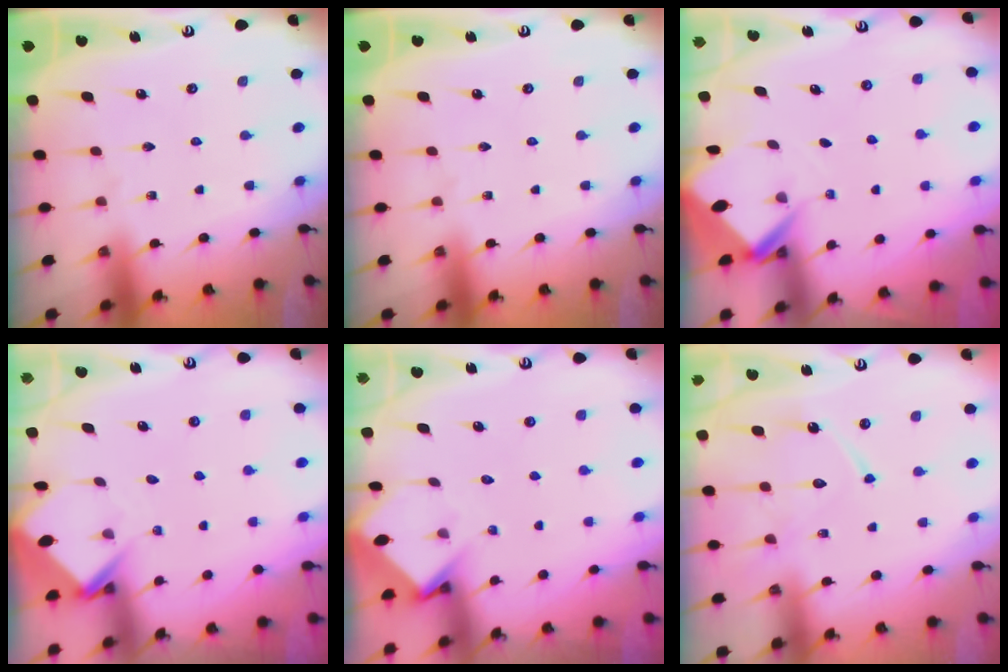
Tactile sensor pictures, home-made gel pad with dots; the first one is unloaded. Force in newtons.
{"total": 0.0}
{"total": 2.8, "press": 2.8, "slide": 0.1}
{"total": 4.0, "press": 4.0, "slide": 0.2}
{"total": 3.6, "press": 3.6, "slide": 0.2}
{"total": 13.2, "press": 13.1, "slide": 1.2}